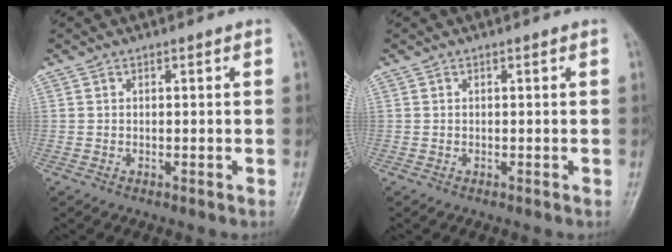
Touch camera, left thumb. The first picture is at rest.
{"total": 0.0}